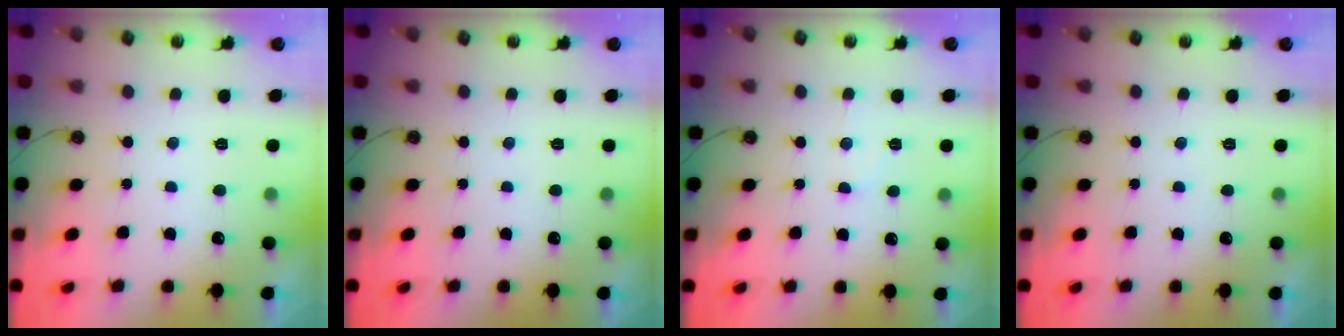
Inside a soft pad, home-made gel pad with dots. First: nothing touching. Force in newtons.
{"total": 0.0}
{"total": 6.2, "press": 6.1, "slide": 1.0}
{"total": 0.0}